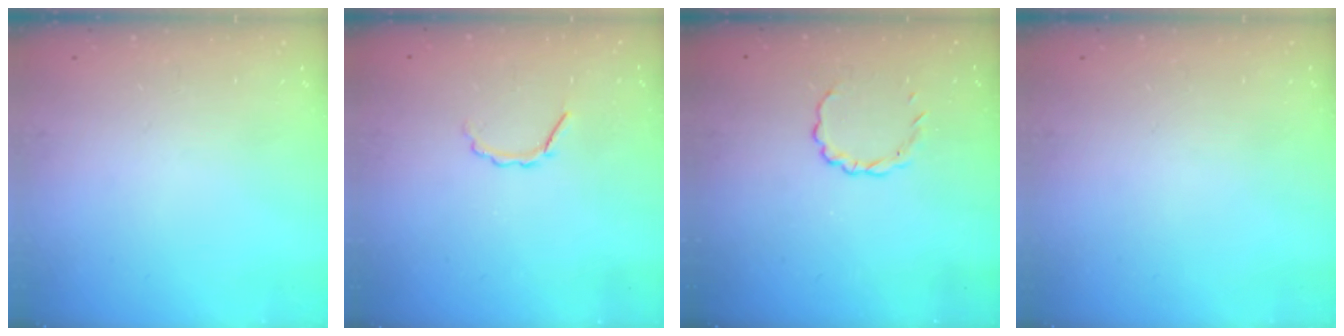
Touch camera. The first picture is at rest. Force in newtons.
{"total": 2.9, "press": 2.7, "slide": 1.0}
{"total": 2.8, "press": 2.6, "slide": 1.1}
{"total": 0.0}